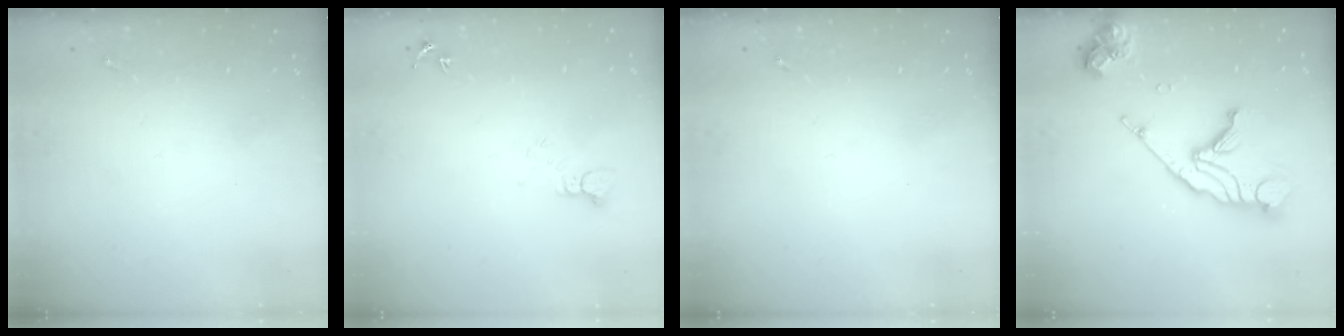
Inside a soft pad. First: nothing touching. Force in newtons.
{"total": 4.5, "press": 4.5, "slide": 0.3}
{"total": 0.0}
{"total": 19.5, "press": 19.4, "slide": 2.1}